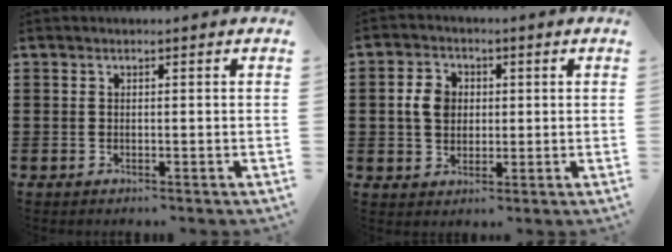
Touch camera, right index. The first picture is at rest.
{"total": 5.0, "force": [0.4, 3.9, 3.1], "torque": [-0.077, 0.013, 0.002]}